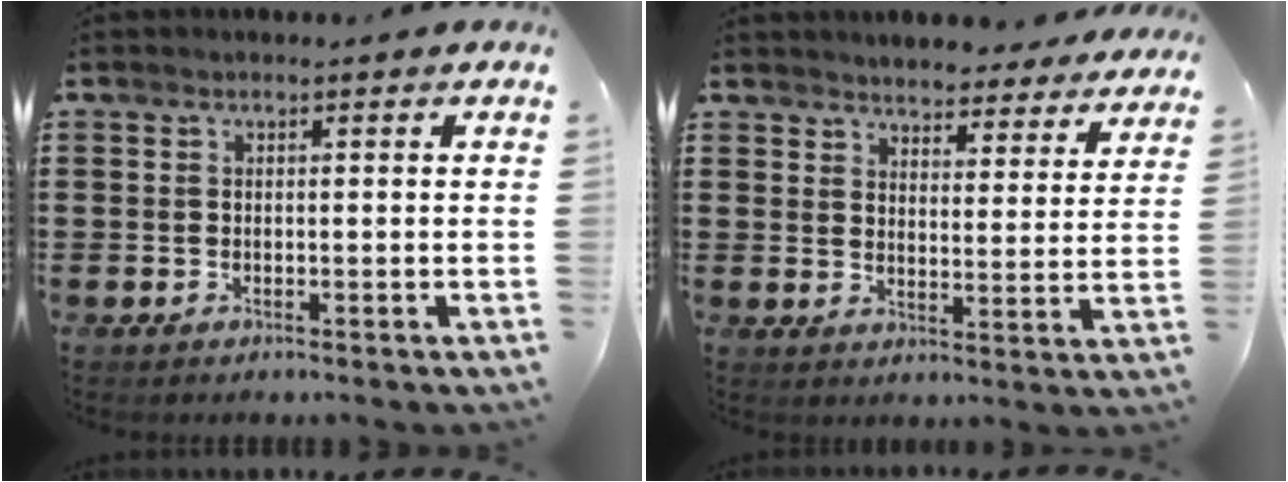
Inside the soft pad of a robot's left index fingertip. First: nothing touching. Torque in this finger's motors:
{"motor_torque": [2.14, 0.00, 0.31, 0.10]}